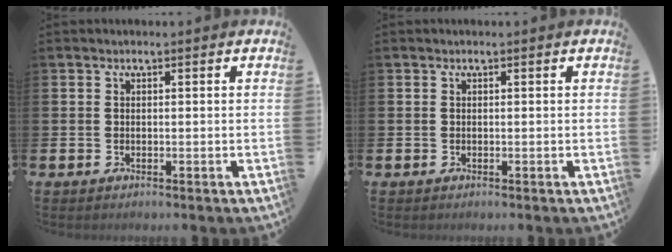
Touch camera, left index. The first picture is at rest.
{"total": 0.0}